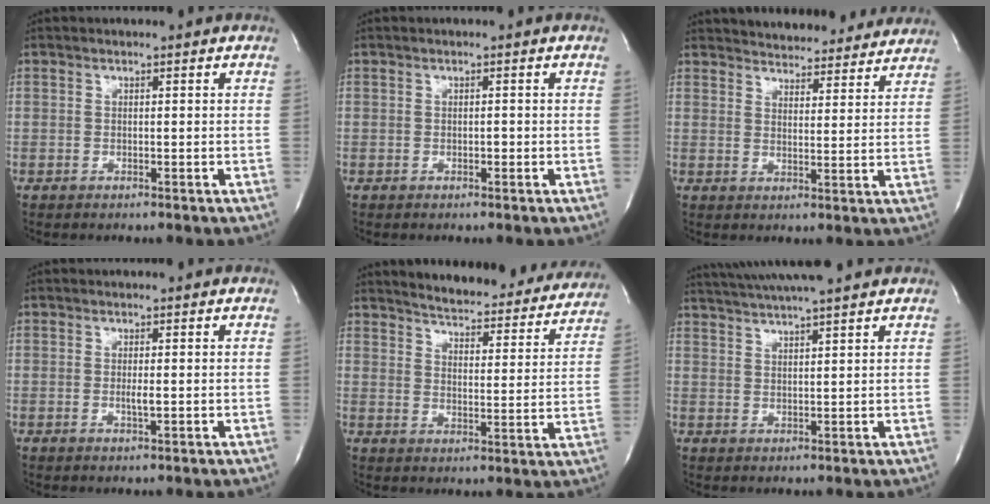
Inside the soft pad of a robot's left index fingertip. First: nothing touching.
{"total": 0.7, "force": [-0.6, 0.1, 0.2], "torque": [-0.002, -0.003, -0.011]}
{"total": 16.4, "force": [15.5, 4.2, 3.2], "torque": [-0.032, -0.001, 0.186]}
{"total": 1.3, "force": [-0.6, 0.0, 1.2], "torque": [-0.024, -0.008, -0.010]}
{"total": 22.0, "force": [20.7, 4.6, 6.1], "torque": [-0.076, -0.054, 0.244]}
{"total": 10.3, "force": [9.0, -0.5, 4.9], "torque": [-0.089, 0.025, 0.133]}